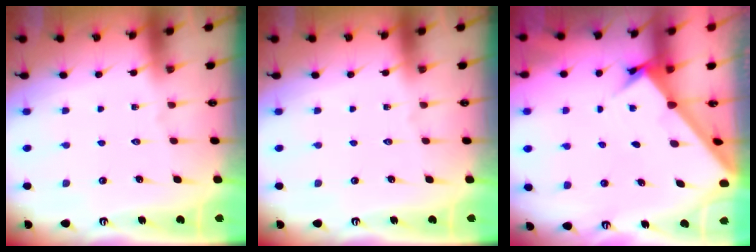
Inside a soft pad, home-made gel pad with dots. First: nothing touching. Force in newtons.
{"total": 0.0}
{"total": 3.8, "press": 3.8, "slide": 0.4}